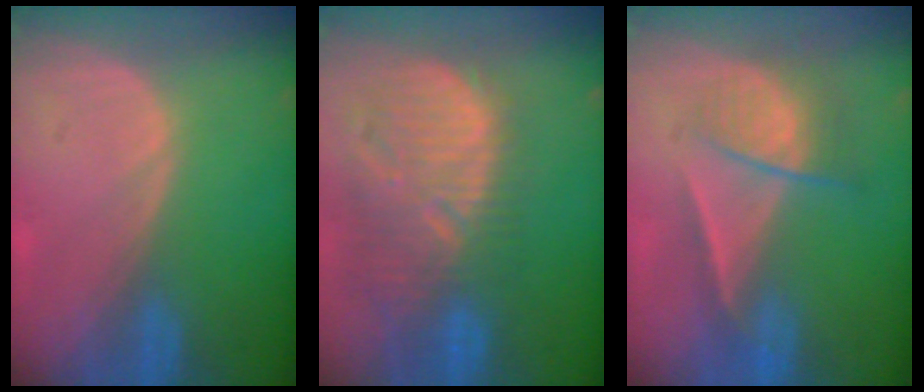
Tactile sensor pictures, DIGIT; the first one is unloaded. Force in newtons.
{"total": 12.6, "press": 11.2, "slide": 5.8}
{"total": 7.2, "press": 6.1, "slide": 3.9}